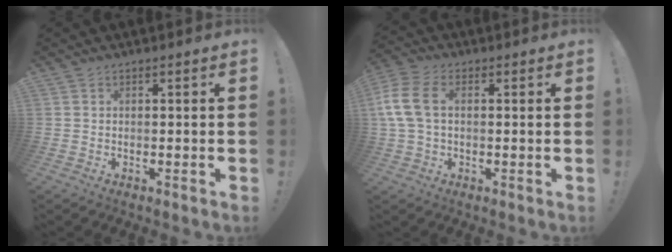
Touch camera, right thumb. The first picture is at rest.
{"total": 10.9, "force": [1.6, 7.1, 8.1], "torque": [-0.162, 0.009, 0.037]}